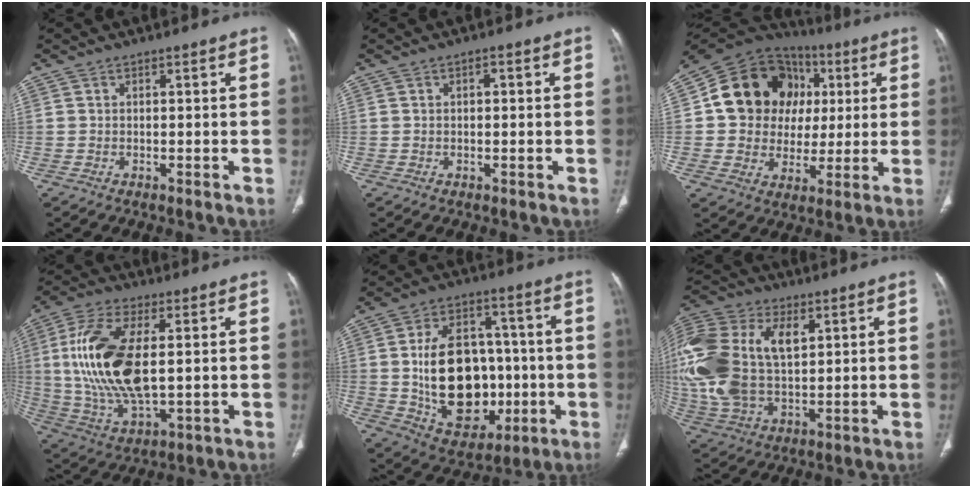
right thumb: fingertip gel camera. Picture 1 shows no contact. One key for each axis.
{"total": 1.1, "fx": 0.2, "fy": 0.6, "fz": 0.9, "tx": -0.005, "ty": 0.003, "tz": 0.001}
{"total": 19.9, "fx": 4.1, "fy": 16.7, "fz": 10.0, "tx": -0.119, "ty": 0.031, "tz": 0.076}
{"total": 18.7, "fx": 2.0, "fy": 8.5, "fz": 16.5, "tx": -0.341, "ty": -0.008, "tz": 0.043}
{"total": 22.1, "fx": -1.9, "fy": 15.2, "fz": 15.9, "tx": -0.225, "ty": 0.017, "tz": -0.005}
{"total": 23.2, "fx": 4.6, "fy": 14.1, "fz": 17.8, "tx": -0.409, "ty": 0.006, "tz": 0.086}